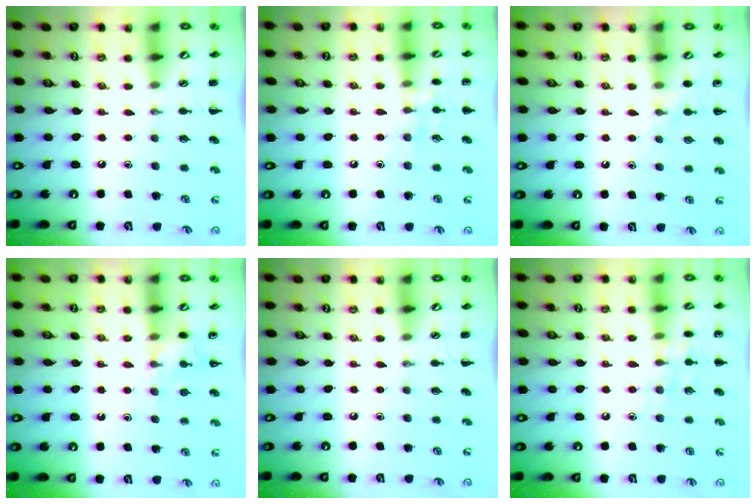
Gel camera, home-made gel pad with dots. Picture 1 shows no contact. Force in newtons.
{"total": 7.5, "press": 7.2, "slide": 1.8}
{"total": 5.3, "press": 4.9, "slide": 2.0}
{"total": 6.4, "press": 6.2, "slide": 1.4}
{"total": 0.0}
{"total": 7.6, "press": 7.5, "slide": 1.2}